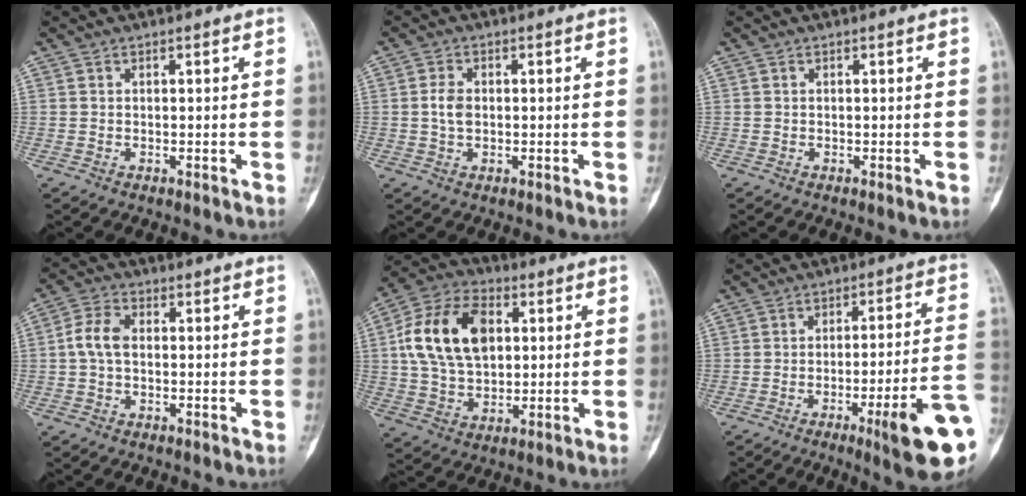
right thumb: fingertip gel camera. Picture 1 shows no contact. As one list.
[{"total": 3.3, "force": [0.1, 2.2, 2.5], "torque": [-0.048, 0.004, 0.000]}, {"total": 0.0}, {"total": 5.6, "force": [0.1, 3.7, 4.2], "torque": [-0.088, 0.017, -0.004]}, {"total": 16.9, "force": [3.5, 10.9, 12.4], "torque": [-0.213, 0.010, 0.060]}, {"total": 16.1, "force": [-6.3, 1.8, 14.7], "torque": [-0.164, 0.022, -0.082]}]